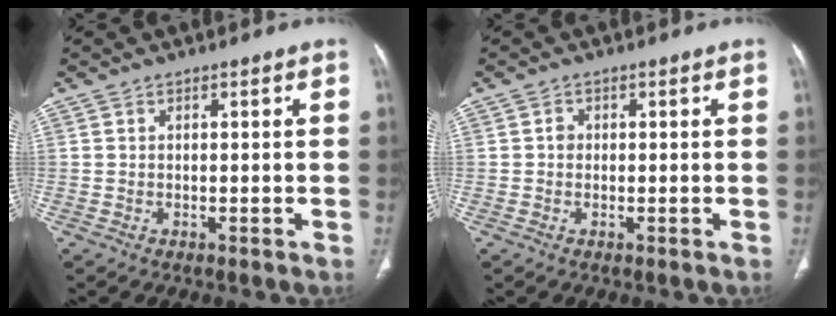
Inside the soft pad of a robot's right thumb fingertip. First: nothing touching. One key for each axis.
{"total": 1.1, "fx": 0.0, "fy": 1.0, "fz": 0.5, "tx": -0.003, "ty": 0.004, "tz": -0.003}